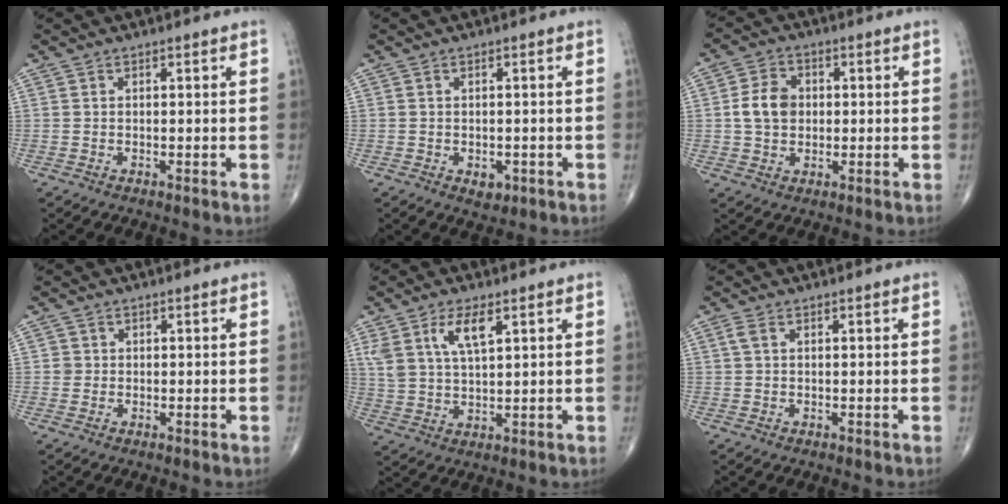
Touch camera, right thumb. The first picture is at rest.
{"total": 2.3, "force": [-0.8, 1.6, 1.4], "torque": [-0.008, 0.001, -0.005]}
{"total": 6.8, "force": [0.4, 5.3, 4.3], "torque": [-0.065, 0.008, 0.003]}
{"total": 1.2, "force": [0.0, 1.2, 0.1], "torque": [0.008, 0.004, -0.002]}
{"total": 7.5, "force": [3.6, 3.0, 5.8], "torque": [-0.111, -0.011, 0.076]}
{"total": 1.3, "force": [0.4, 0.6, 1.1], "torque": [-0.031, 0.008, 0.007]}